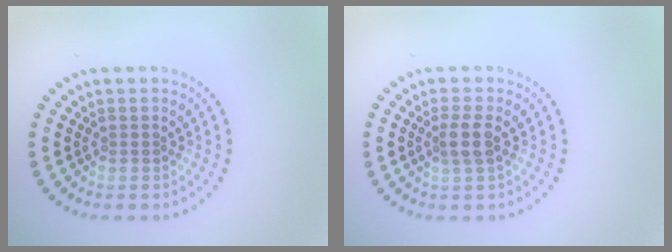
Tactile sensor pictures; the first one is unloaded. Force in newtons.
{"total": 2.1, "press": 1.7, "slide": 1.2}